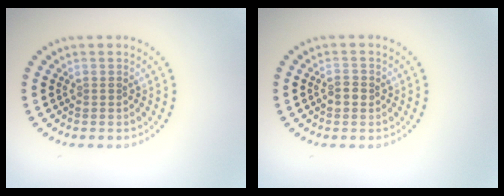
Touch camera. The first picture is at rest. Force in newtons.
{"total": 1.3, "press": 1.3, "slide": 0.0}